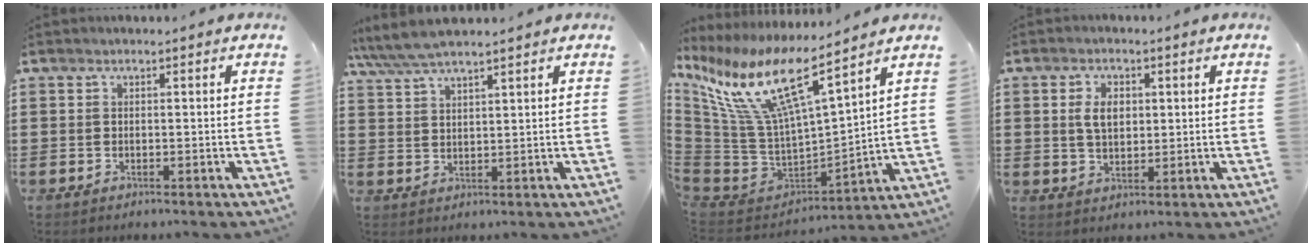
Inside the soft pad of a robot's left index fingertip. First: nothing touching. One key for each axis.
{"total": 4.9, "fx": 4.2, "fy": 0.9, "fz": 2.2, "tx": -0.055, "ty": -0.007, "tz": 0.077}
{"total": 13.7, "fx": 7.5, "fy": 3.6, "fz": 10.8, "tx": -0.261, "ty": -0.061, "tz": 0.120}
{"total": 4.3, "fx": 1.0, "fy": 2.7, "fz": 3.2, "tx": -0.062, "ty": 0.009, "tz": 0.014}